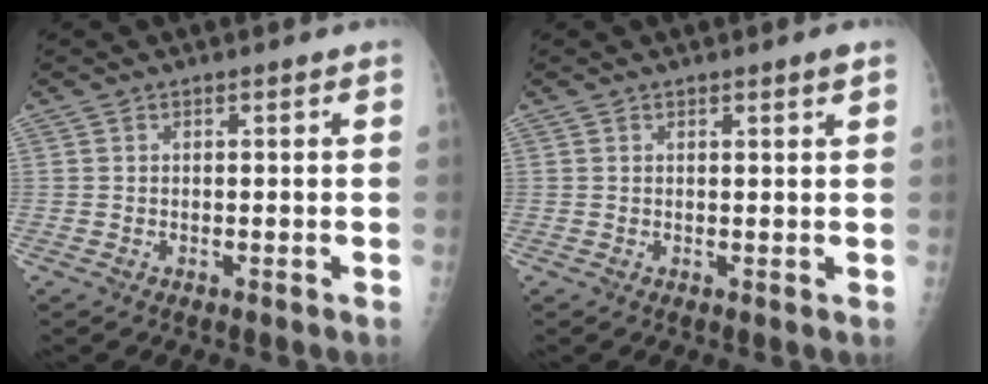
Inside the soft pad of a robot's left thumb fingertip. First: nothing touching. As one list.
[{"total": 1.0, "force": [0.7, 0.0, 0.7], "torque": [-0.007, -0.005, 0.010]}]